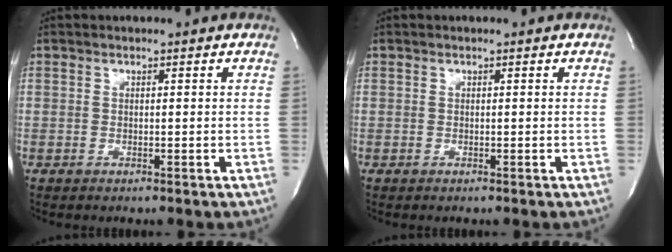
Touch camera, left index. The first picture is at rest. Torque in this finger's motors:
{"motor_torque": [0.00, 0.00, 0.00, -0.01]}